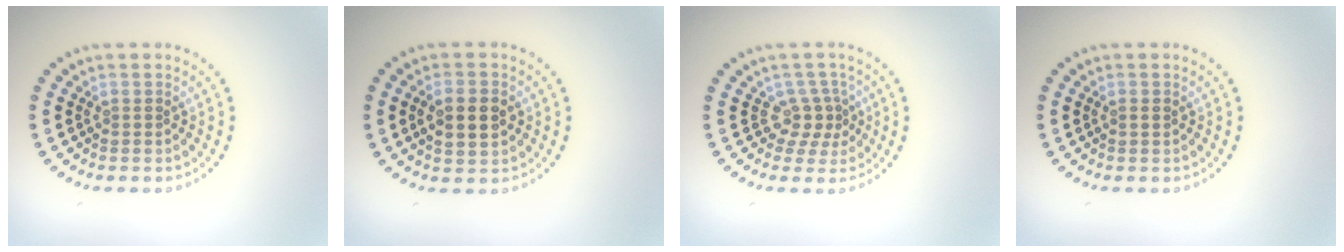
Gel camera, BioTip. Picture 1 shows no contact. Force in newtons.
{"total": 3.4, "press": 3.4, "slide": 0.0}
{"total": 2.5, "press": 1.7, "slide": 1.8}
{"total": 0.8, "press": 0.8, "slide": 0.1}